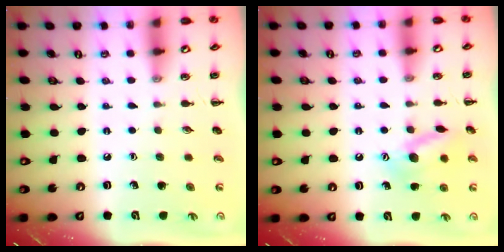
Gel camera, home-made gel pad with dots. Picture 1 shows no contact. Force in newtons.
{"total": 12.9, "press": 12.9, "slide": 0.7}